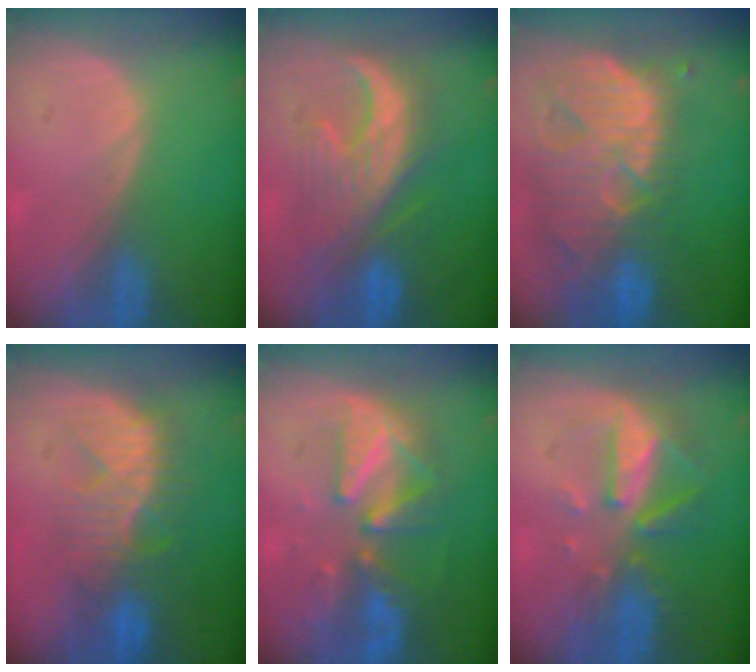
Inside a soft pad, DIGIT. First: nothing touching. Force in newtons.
{"total": 9.1, "press": 9.1, "slide": 0.5}
{"total": 13.7, "press": 11.6, "slide": 7.3}
{"total": 8.8, "press": 8.5, "slide": 2.2}
{"total": 9.0, "press": 8.4, "slide": 3.3}
{"total": 8.1, "press": 7.5, "slide": 3.3}